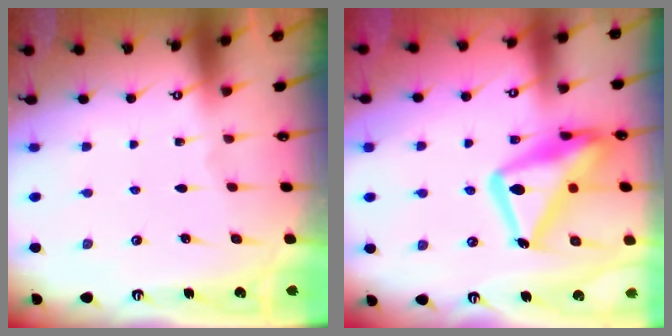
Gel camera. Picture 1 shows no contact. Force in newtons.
{"total": 21.7, "press": 21.6, "slide": 2.0}